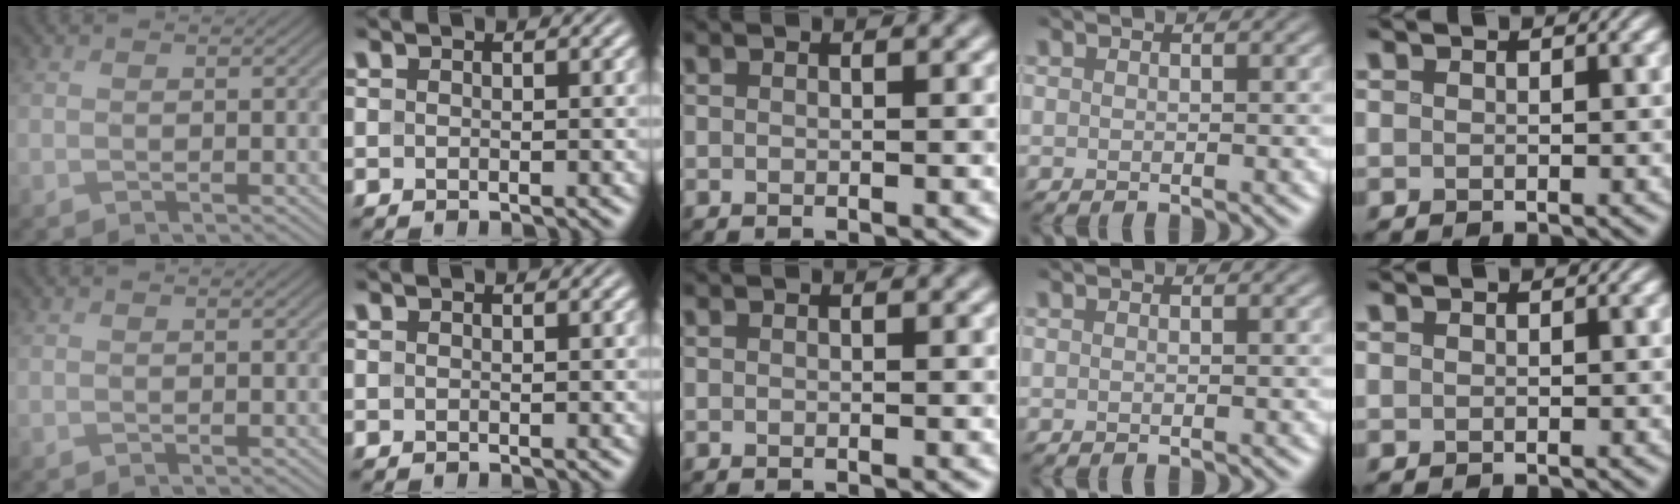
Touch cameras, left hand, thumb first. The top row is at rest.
{}